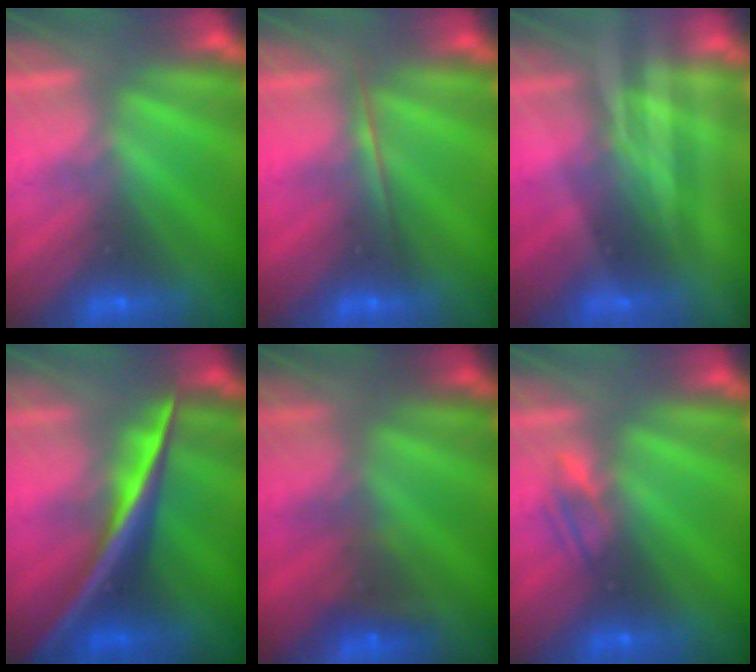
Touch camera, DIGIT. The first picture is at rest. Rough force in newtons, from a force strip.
{"total": 1.7}
{"total": 2.1}
{"total": 2.6}
{"total": 5.3}
{"total": 2.3}